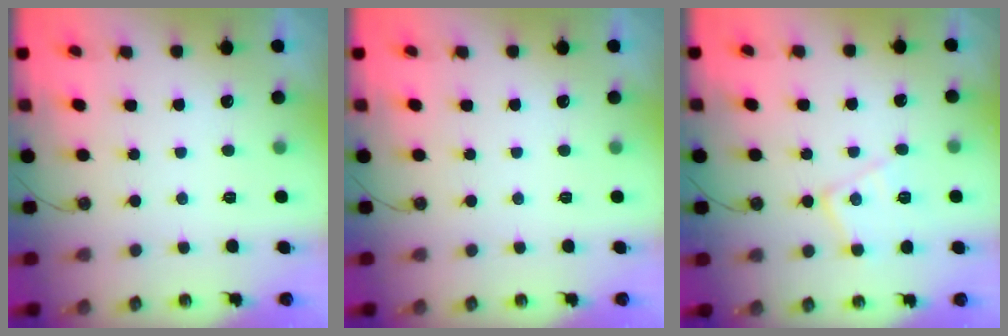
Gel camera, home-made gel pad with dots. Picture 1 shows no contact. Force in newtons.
{"total": 0.0}
{"total": 12.0, "press": 11.9, "slide": 0.9}